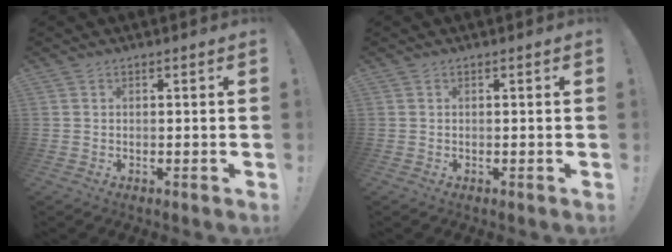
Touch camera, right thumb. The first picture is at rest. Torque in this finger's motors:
{"motor_torque": [-0.10, 0.04, -0.05, 0.09, 0.02]}